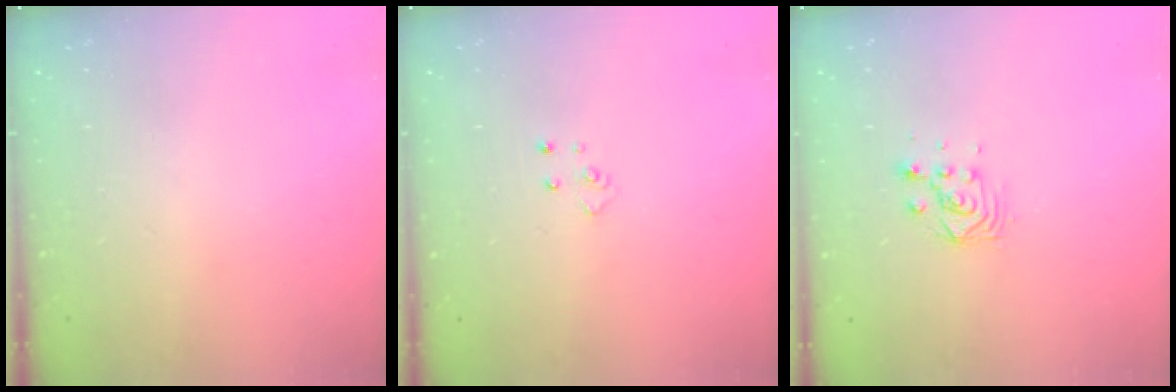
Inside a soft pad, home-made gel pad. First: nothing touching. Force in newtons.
{"total": 4.0, "press": 4.0, "slide": 0.4}
{"total": 3.8, "press": 3.7, "slide": 0.6}